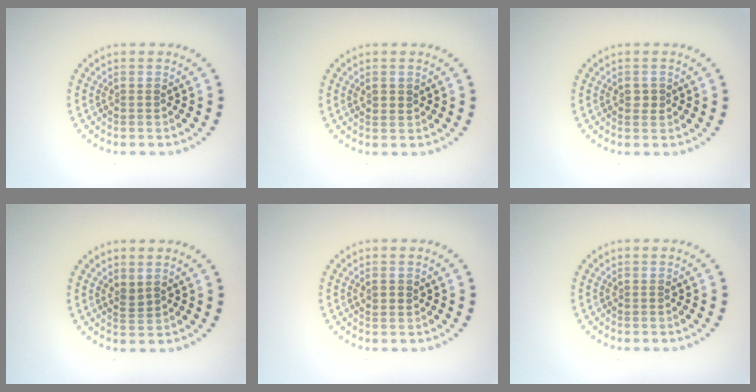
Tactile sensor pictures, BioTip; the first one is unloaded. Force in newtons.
{"total": 1.0, "press": 1.0, "slide": 0.3}
{"total": 1.0, "press": 1.0, "slide": 0.0}
{"total": 1.2, "press": 0.9, "slide": 0.7}
{"total": 1.1, "press": 1.0, "slide": 0.5}
{"total": 0.0}